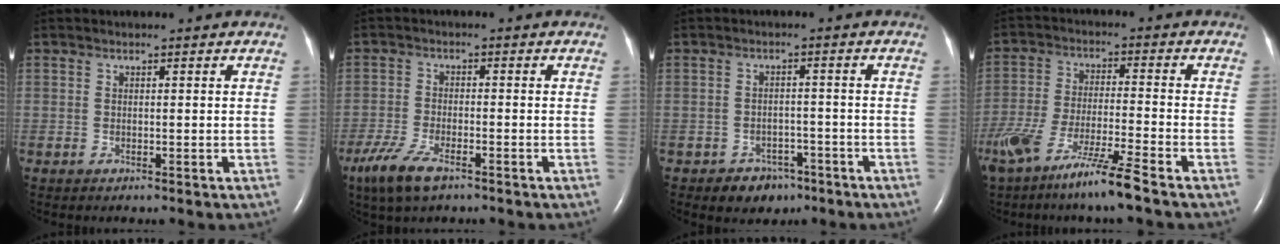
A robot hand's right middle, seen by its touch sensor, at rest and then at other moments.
{"total": 6.7, "force": [-4.4, 1.8, 4.7], "torque": [-0.104, -0.014, -0.079]}
{"total": 4.3, "force": [-2.8, 3.0, 1.0], "torque": [-0.014, 0.011, -0.033]}
{"total": 11.6, "force": [-8.3, -0.4, 8.1], "torque": [-0.161, -0.034, -0.155]}